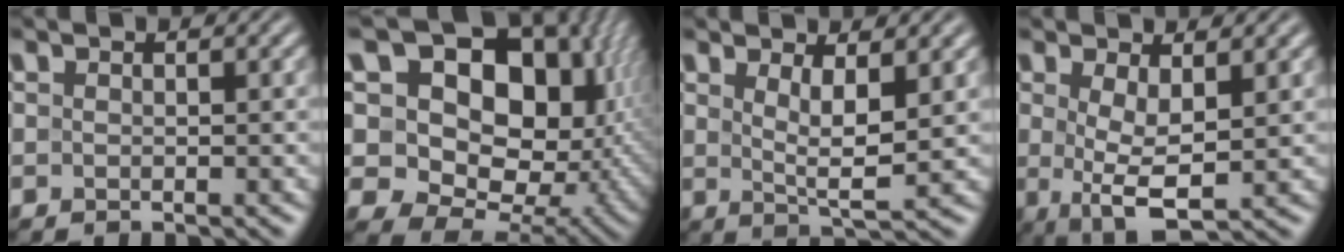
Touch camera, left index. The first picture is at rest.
{"total": 21.3, "force": [6.9, 14.2, 14.3], "torque": [-0.238, 0.038, 0.140]}
{"total": 3.5, "force": [1.4, 0.9, 3.1], "torque": [-0.060, -0.013, 0.029]}
{"total": 4.4, "force": [0.5, 1.4, 4.2], "torque": [-0.080, -0.009, 0.012]}